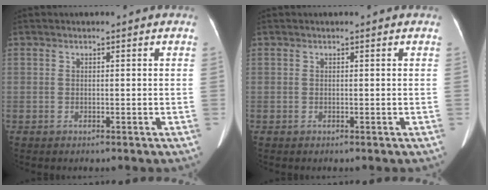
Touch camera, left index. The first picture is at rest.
{"total": 0.0}